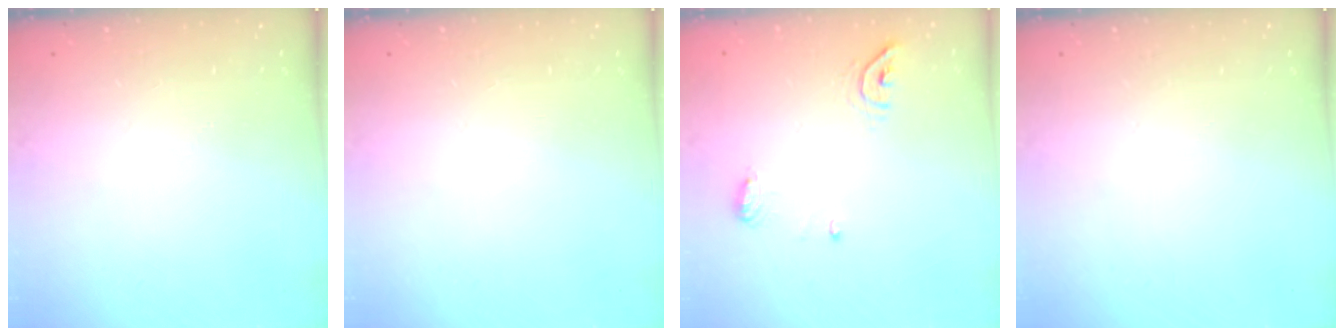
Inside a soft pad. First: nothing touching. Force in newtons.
{"total": 0.0}
{"total": 8.5, "press": 7.0, "slide": 4.8}
{"total": 0.0}